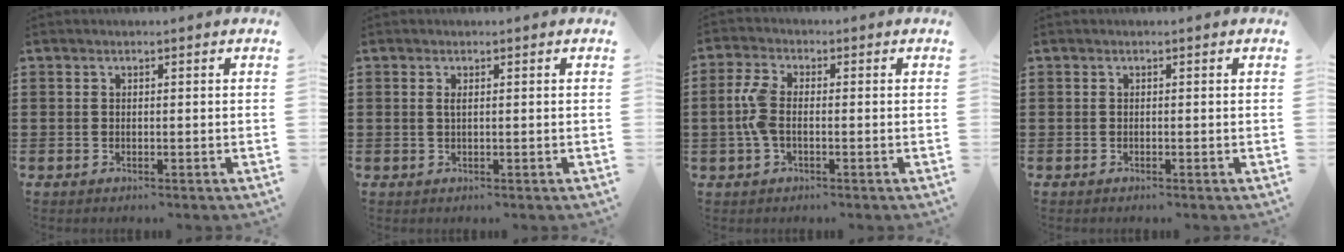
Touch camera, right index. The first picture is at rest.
{"total": 0.9, "force": [0.2, 0.1, 0.8], "torque": [-0.017, 0.001, 0.004]}
{"total": 4.7, "force": [-0.5, 2.3, 4.1], "torque": [-0.102, -0.003, -0.016]}
{"total": 0.0}